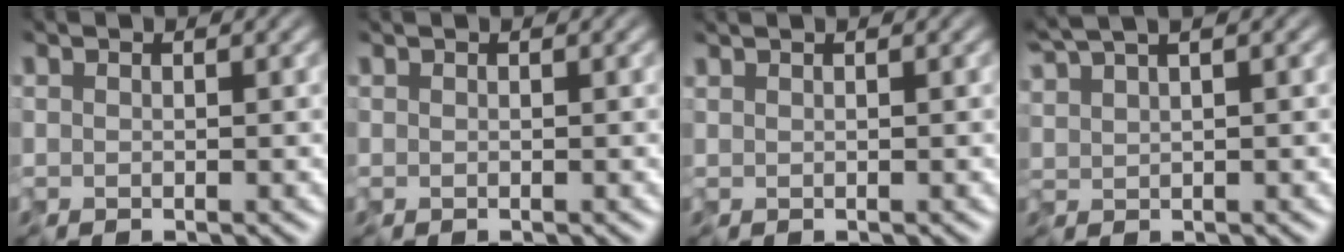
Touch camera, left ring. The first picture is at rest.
{"total": 0.0}
{"total": 1.0, "force": [0.7, 0.4, 0.7], "torque": [-0.003, 0.007, -0.003]}
{"total": 5.1, "force": [3.4, 1.5, 3.4], "torque": [-0.087, 0.019, 0.056]}